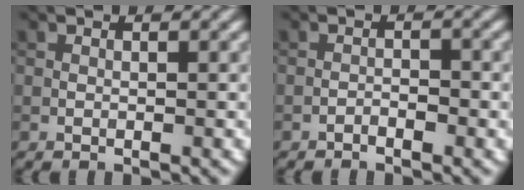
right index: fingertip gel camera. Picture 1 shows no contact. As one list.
[{"total": 1.1, "force": [-0.8, 0.4, 0.6], "torque": [-0.007, 0.003, -0.015]}]